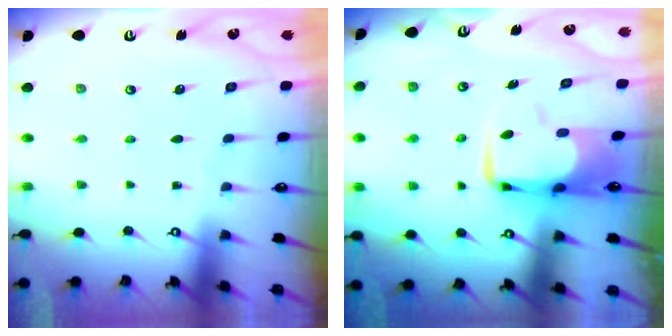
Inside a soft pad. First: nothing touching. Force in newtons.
{"total": 8.3, "press": 8.2, "slide": 1.4}